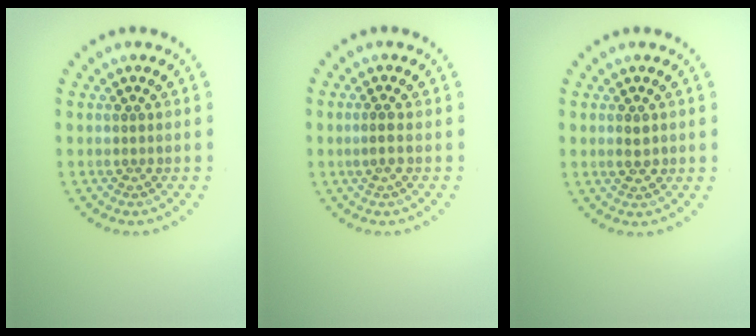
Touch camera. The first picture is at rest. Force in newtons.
{"total": 1.0, "press": 0.9, "slide": 0.5}
{"total": 1.3, "press": 1.3, "slide": 0.2}